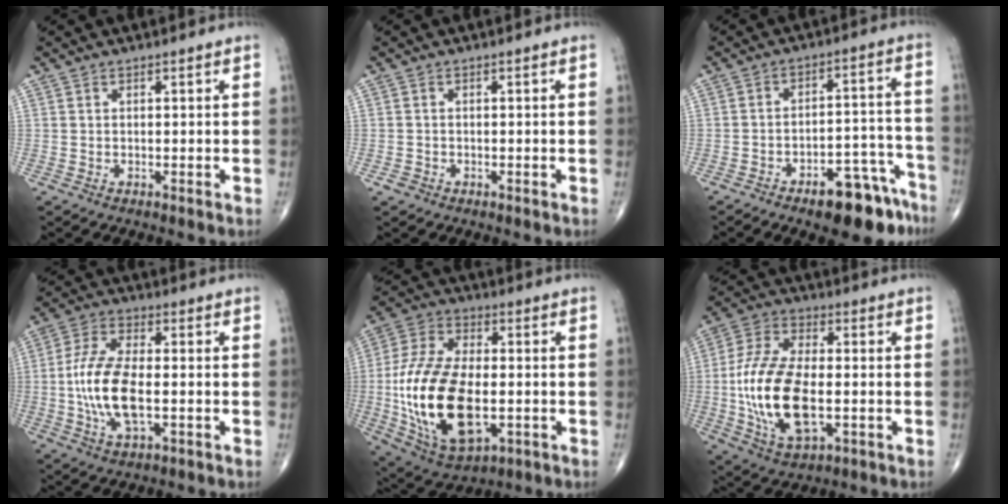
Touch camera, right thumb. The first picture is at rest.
{"total": 1.1, "force": [-0.6, 0.9, 0.3], "torque": [-0.005, 0.005, -0.012]}
{"total": 13.5, "force": [-9.3, 5.2, 8.4], "torque": [-0.079, 0.085, -0.129]}
{"total": 12.6, "force": [-1.7, 5.6, 11.2], "torque": [-0.234, 0.009, -0.032]}
{"total": 22.9, "force": [-3.5, 12.2, 19.1], "torque": [-0.378, 0.003, -0.046]}
{"total": 18.0, "force": [-2.5, 9.0, 15.5], "torque": [-0.312, 0.007, -0.041]}